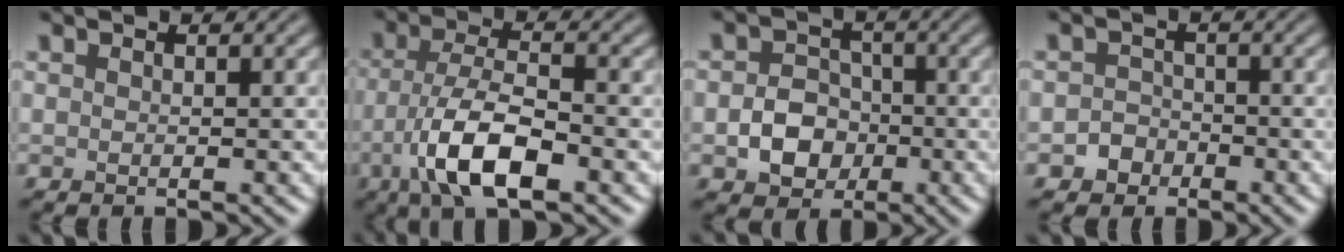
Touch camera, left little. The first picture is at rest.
{"total": 7.0, "force": [-2.9, 2.4, 5.9], "torque": [-0.114, 0.000, -0.059]}
{"total": 3.9, "force": [-1.2, 3.2, 1.9], "torque": [-0.022, 0.002, -0.021]}
{"total": 1.8, "force": [-1.0, 1.5, 0.3], "torque": [0.006, 0.005, -0.022]}